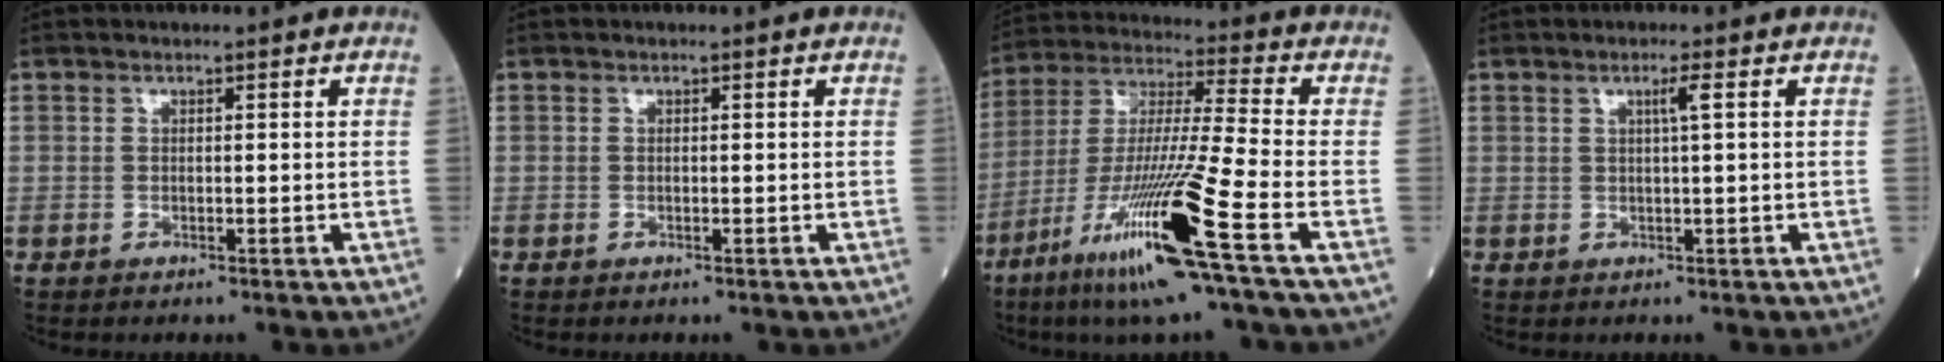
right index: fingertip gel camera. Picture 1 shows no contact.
{"total": 0.0}
{"total": 18.6, "force": [-9.0, -1.5, 16.2], "torque": [-0.339, -0.042, -0.172]}
{"total": 1.8, "force": [0.6, -0.4, 1.6], "torque": [-0.030, -0.002, 0.010]}